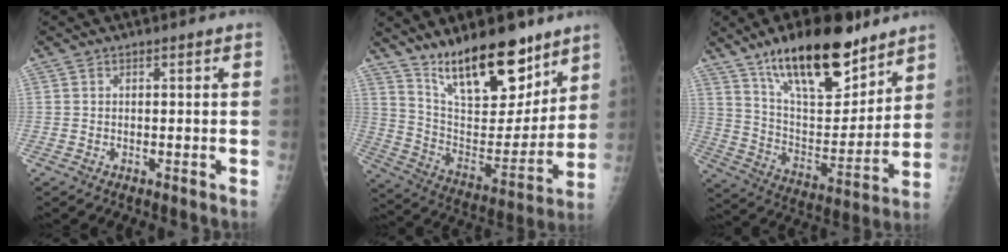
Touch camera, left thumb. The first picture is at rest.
{"total": 20.7, "force": [14.7, 7.9, 12.3], "torque": [-0.149, -0.089, 0.254]}
{"total": 22.3, "force": [15.1, 8.6, 13.9], "torque": [-0.183, -0.073, 0.260]}